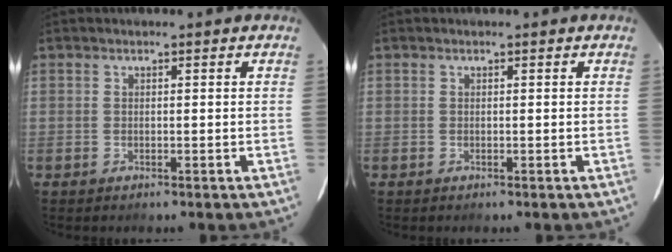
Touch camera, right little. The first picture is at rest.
{"total": 0.0}